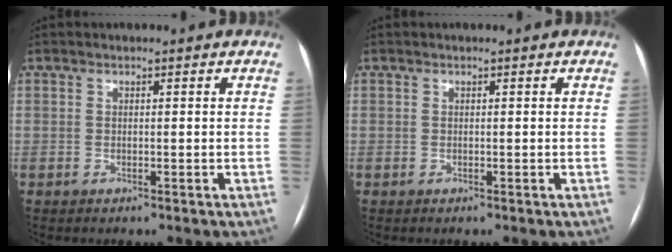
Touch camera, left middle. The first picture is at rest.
{"total": 0.0}